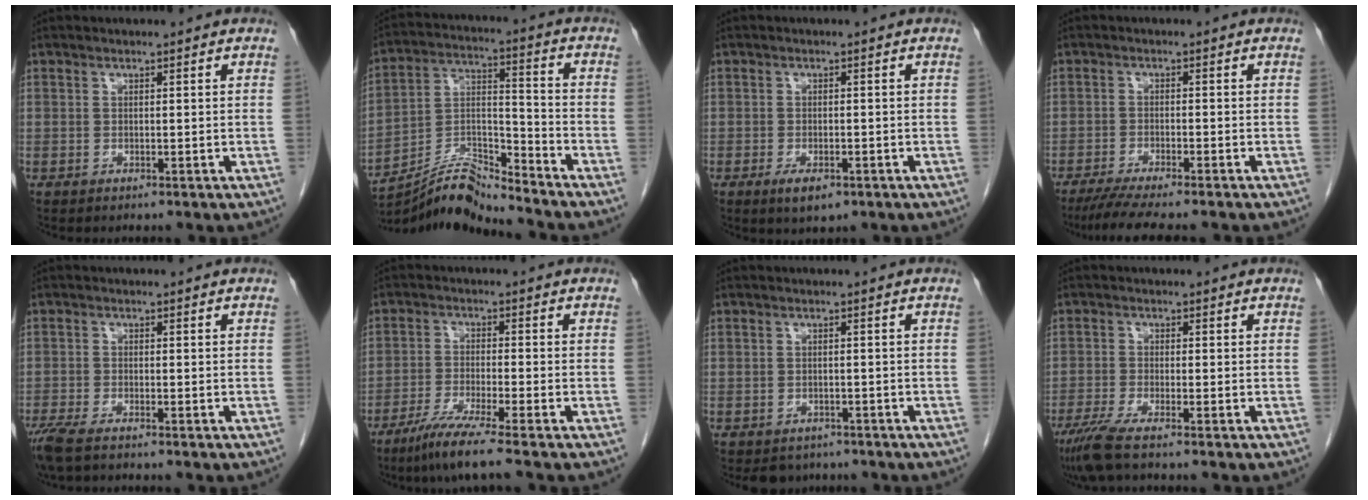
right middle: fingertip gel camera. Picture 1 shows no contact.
{"total": 9.4, "force": [-9.2, -1.2, 1.3], "torque": [-0.034, 0.031, -0.170]}
{"total": 3.5, "force": [-1.9, 1.4, 2.6], "torque": [-0.046, -0.002, -0.024]}
{"total": 8.4, "force": [-7.0, 0.3, 4.5], "torque": [-0.065, -0.019, -0.112]}
{"total": 4.6, "force": [-3.8, 0.5, 2.6], "torque": [-0.049, -0.011, -0.067]}
{"total": 7.2, "force": [-5.4, -1.1, 4.6], "torque": [-0.082, -0.026, -0.103]}
{"total": 3.8, "force": [-3.2, 2.1, 0.3], "torque": [0.003, 0.004, -0.044]}
{"total": 4.9, "force": [-3.7, -0.3, 3.2], "torque": [-0.062, -0.015, -0.074]}